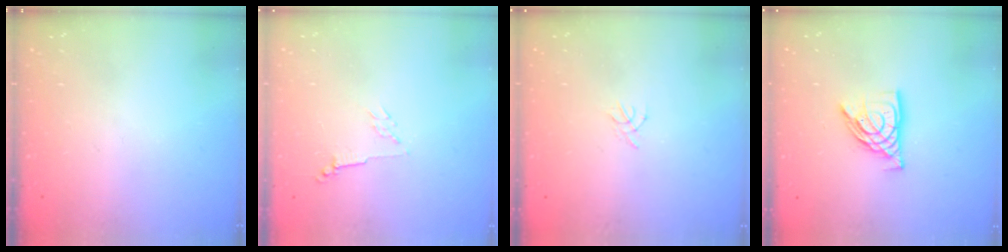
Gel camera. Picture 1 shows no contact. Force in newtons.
{"total": 2.8, "press": 2.7, "slide": 0.6}
{"total": 1.3, "press": 1.2, "slide": 0.4}
{"total": 10.7, "press": 10.6, "slide": 1.2}